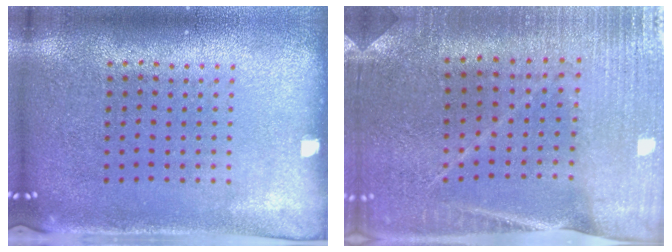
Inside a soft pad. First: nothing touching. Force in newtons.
{"total": 1.4, "press": 1.4, "slide": 0.2}